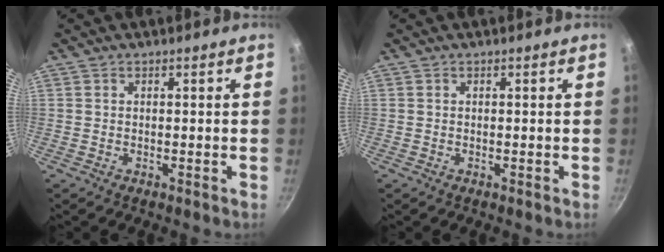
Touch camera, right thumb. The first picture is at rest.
{"total": 0.0}